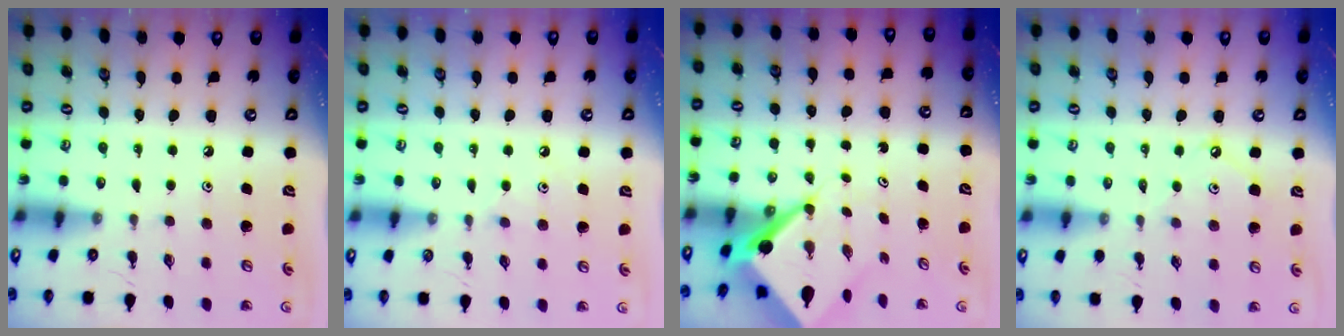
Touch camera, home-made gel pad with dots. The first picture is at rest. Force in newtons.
{"total": 5.5, "press": 5.4, "slide": 0.8}
{"total": 6.5, "press": 6.5, "slide": 0.5}
{"total": 3.2, "press": 3.2, "slide": 0.5}